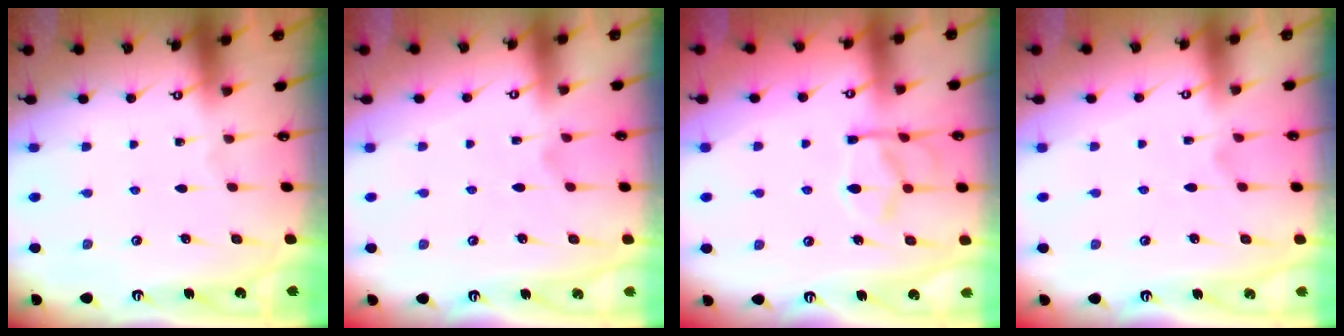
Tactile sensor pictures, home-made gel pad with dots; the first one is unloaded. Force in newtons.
{"total": 1.1, "press": 0.0, "slide": 1.1}
{"total": 8.7, "press": 8.5, "slide": 1.6}
{"total": 1.1, "press": 0.0, "slide": 1.1}